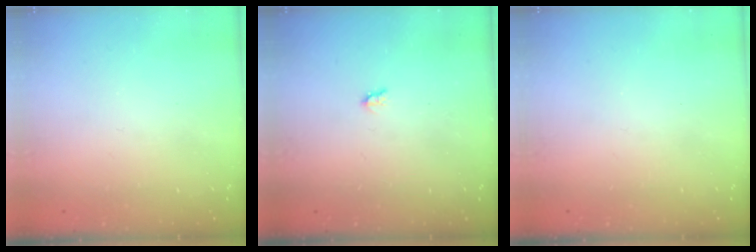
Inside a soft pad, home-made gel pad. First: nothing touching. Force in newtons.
{"total": 1.7, "press": 1.6, "slide": 0.3}
{"total": 0.0}